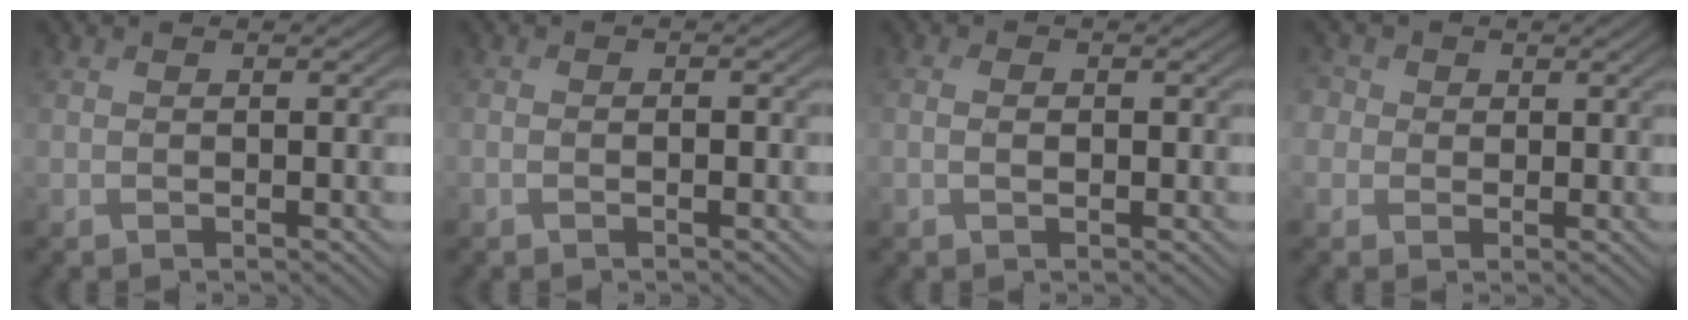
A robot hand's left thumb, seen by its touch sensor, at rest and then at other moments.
{"total": 1.2, "force": [-0.4, 0.6, 0.9], "torque": [-0.015, 0.002, -0.006]}
{"total": 1.4, "force": [0.0, 1.0, 1.1], "torque": [-0.014, -0.001, -0.002]}
{"total": 3.9, "force": [1.1, 3.5, 1.2], "torque": [-0.053, 0.010, 0.006]}